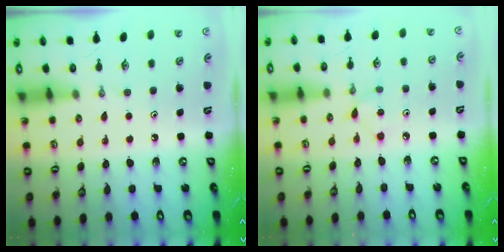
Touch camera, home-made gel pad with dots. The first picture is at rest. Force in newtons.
{"total": 2.9, "press": 2.9, "slide": 0.3}